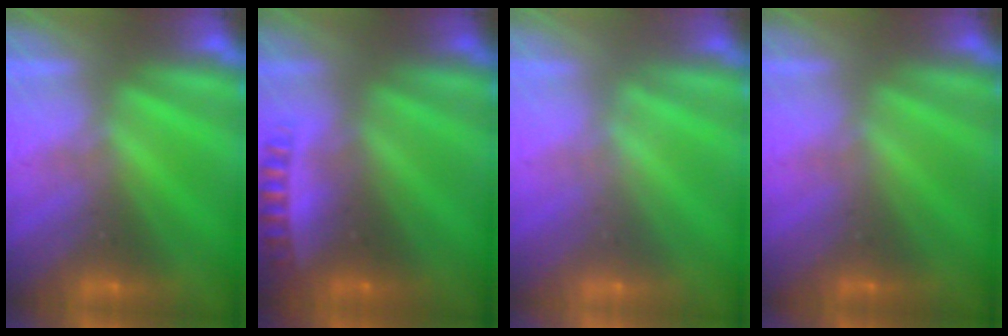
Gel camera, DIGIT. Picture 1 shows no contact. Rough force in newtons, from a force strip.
{"total": 2.6}
{"total": 1.9}
{"total": 2.0}